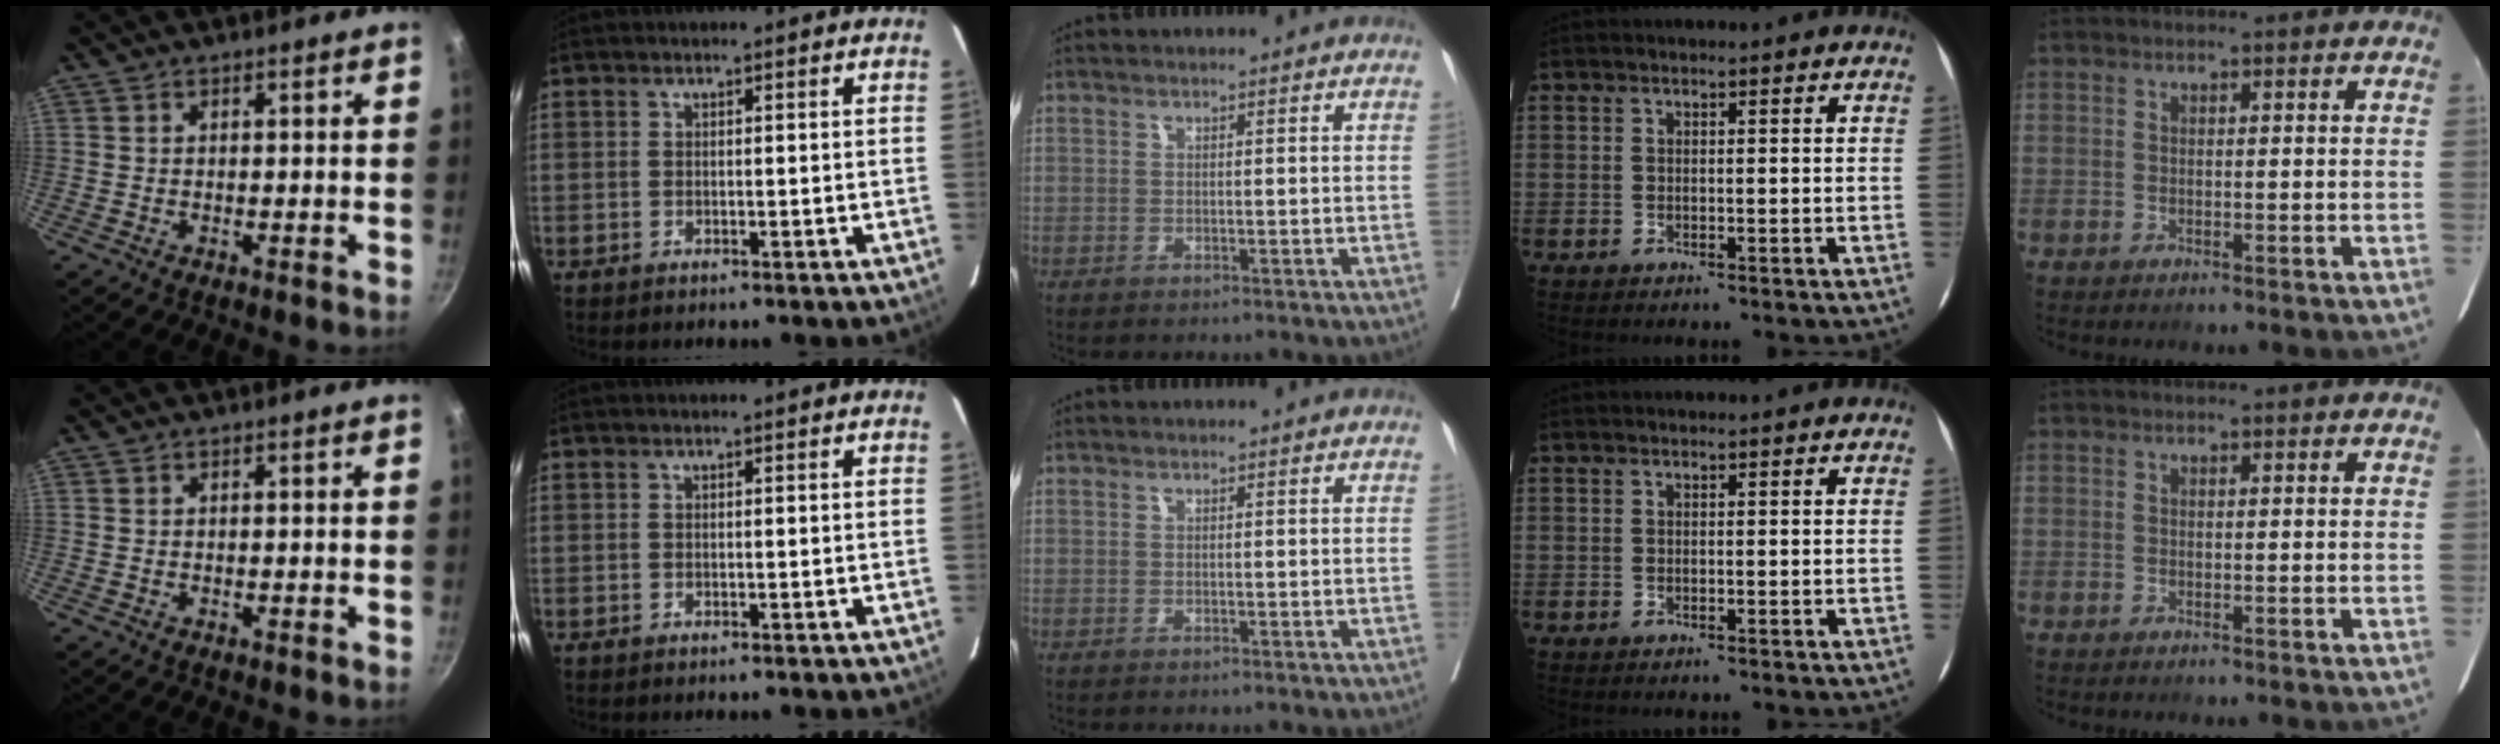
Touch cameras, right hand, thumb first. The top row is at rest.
{}